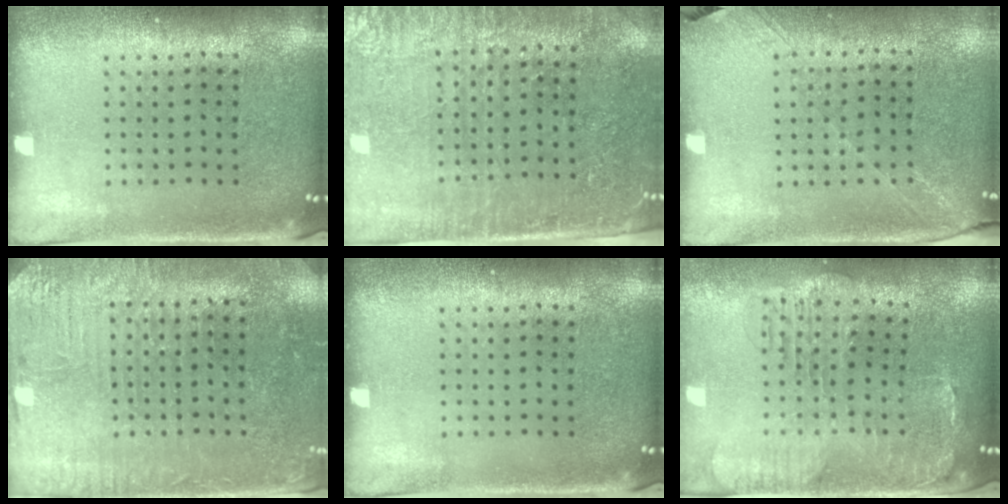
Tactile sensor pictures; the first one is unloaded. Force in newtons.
{"total": 3.4, "press": 3.1, "slide": 1.4}
{"total": 1.2, "press": 1.0, "slide": 0.7}
{"total": 3.1, "press": 3.1, "slide": 0.7}
{"total": 0.0}
{"total": 1.4, "press": 1.4, "slide": 0.4}